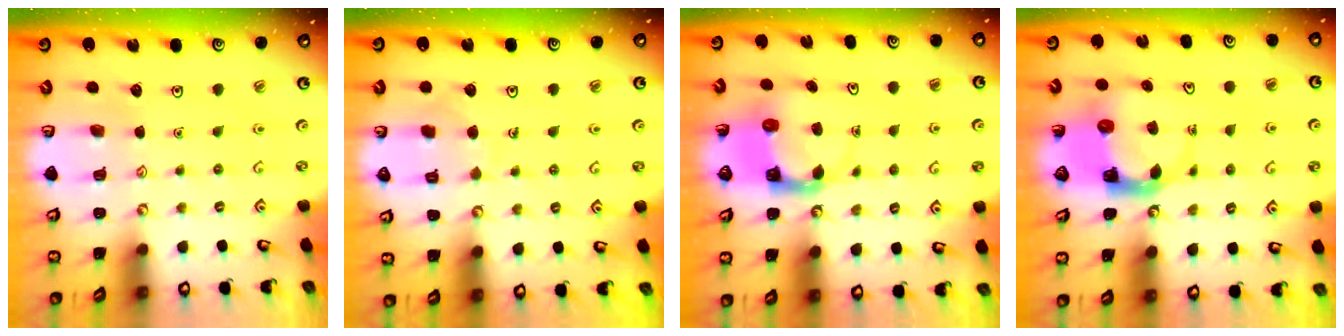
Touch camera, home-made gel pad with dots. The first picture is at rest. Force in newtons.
{"total": 5.8, "press": 5.8, "slide": 0.4}
{"total": 3.9, "press": 3.9, "slide": 0.4}
{"total": 5.2, "press": 5.1, "slide": 1.1}